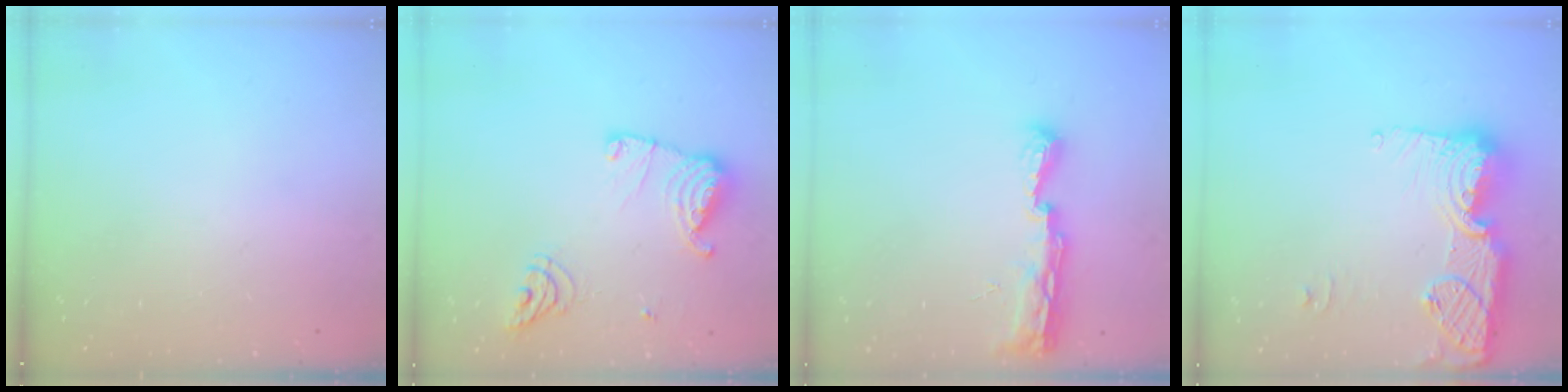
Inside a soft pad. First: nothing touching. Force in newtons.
{"total": 13.2, "press": 13.2, "slide": 1.2}
{"total": 9.3, "press": 9.3, "slide": 0.5}
{"total": 16.5, "press": 16.5, "slide": 1.1}